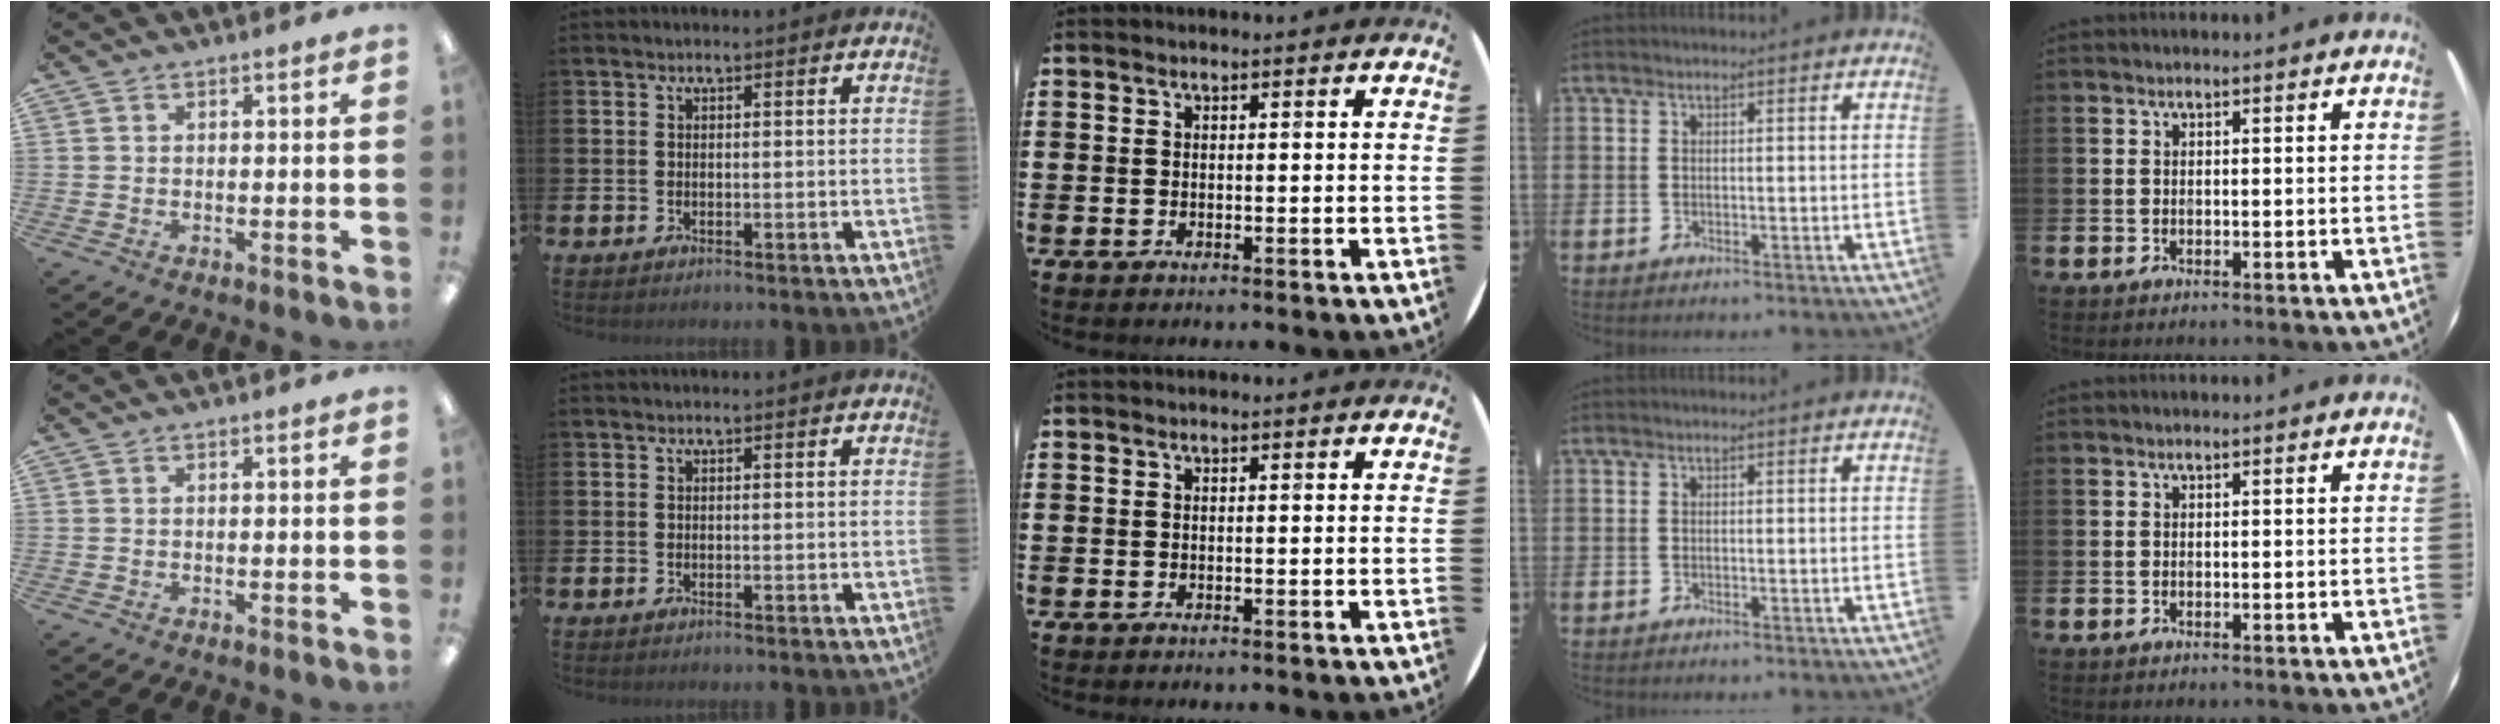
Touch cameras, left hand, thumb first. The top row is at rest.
{}